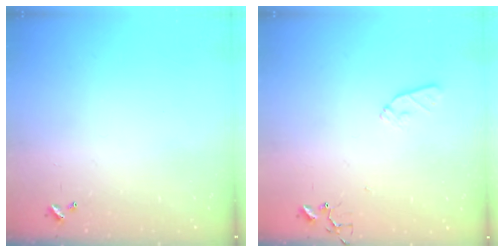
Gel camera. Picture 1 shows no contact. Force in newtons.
{"total": 5.9, "press": 5.8, "slide": 0.8}